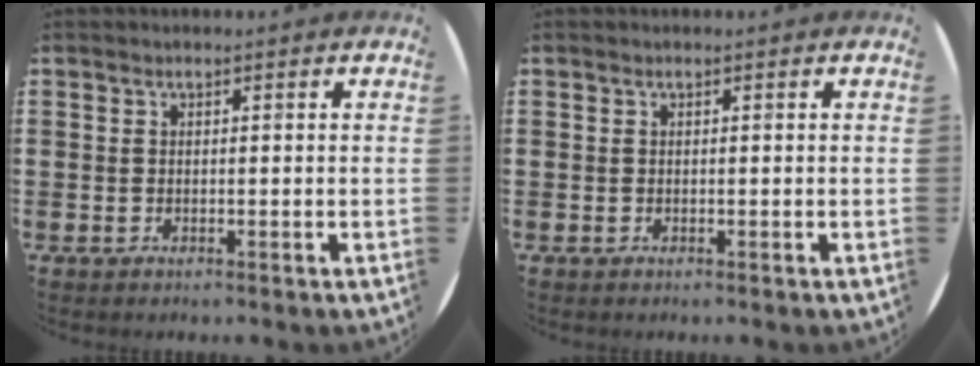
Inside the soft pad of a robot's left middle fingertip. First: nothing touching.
{"total": 0.0}